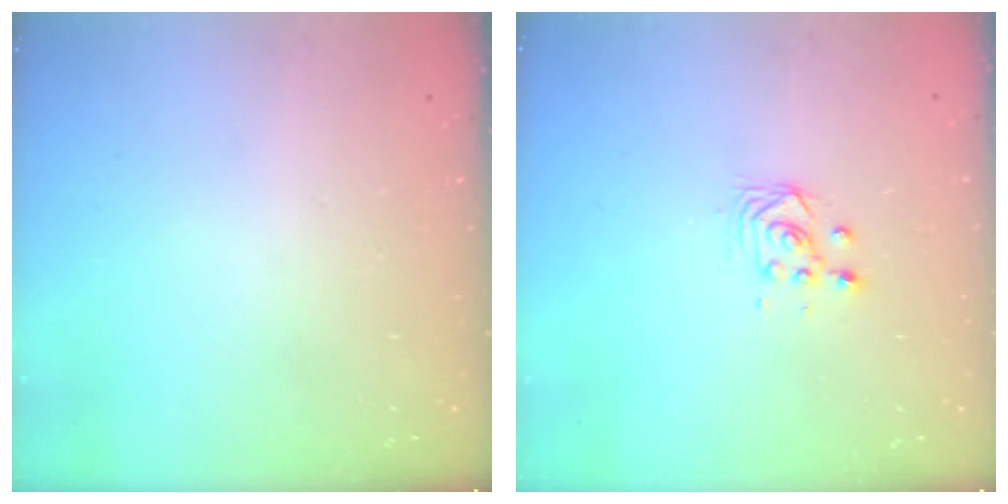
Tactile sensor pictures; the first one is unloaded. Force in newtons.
{"total": 3.3, "press": 3.1, "slide": 1.0}